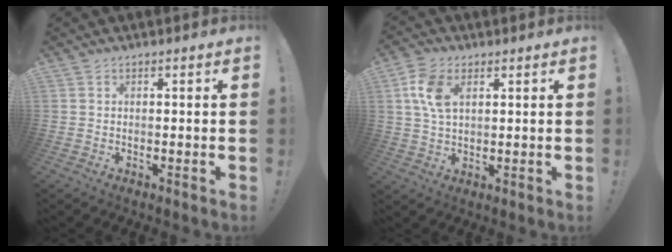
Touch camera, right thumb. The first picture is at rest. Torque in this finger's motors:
{"motor_torque": [0.09, 0.10, 0.30, 0.31, 0.02]}